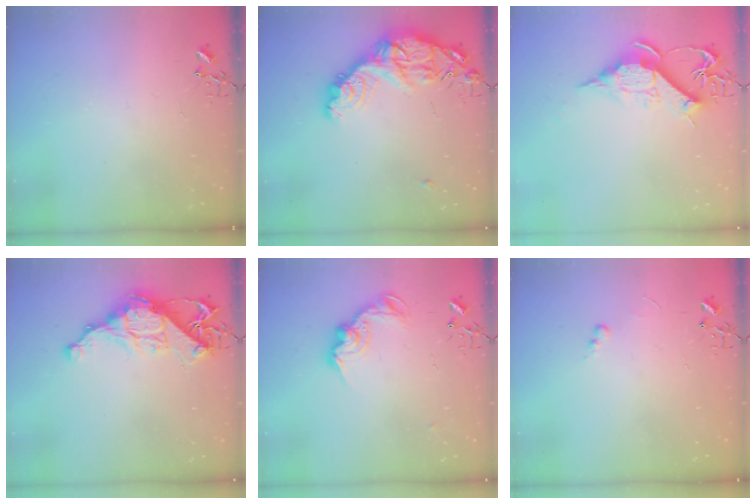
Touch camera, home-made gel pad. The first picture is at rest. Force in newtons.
{"total": 17.0, "press": 16.9, "slide": 1.3}
{"total": 11.6, "press": 11.6, "slide": 0.2}
{"total": 14.0, "press": 13.9, "slide": 1.2}
{"total": 12.8, "press": 12.8, "slide": 0.7}
{"total": 3.5, "press": 3.5, "slide": 0.5}